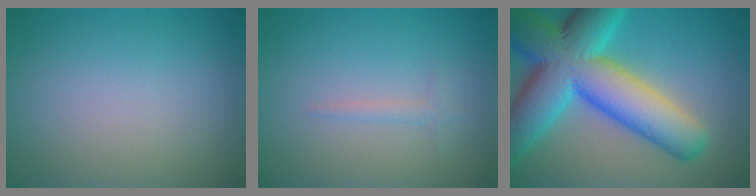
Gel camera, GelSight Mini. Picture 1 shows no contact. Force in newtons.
{"total": 0.8, "press": 0.8, "slide": 0.1}
{"total": 14.3, "press": 14.2, "slide": 0.4}